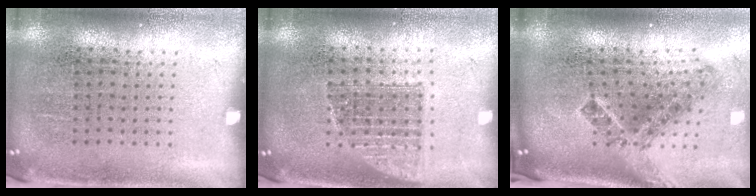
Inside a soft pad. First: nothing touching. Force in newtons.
{"total": 1.3, "press": 1.1, "slide": 0.8}
{"total": 2.4, "press": 1.5, "slide": 1.9}